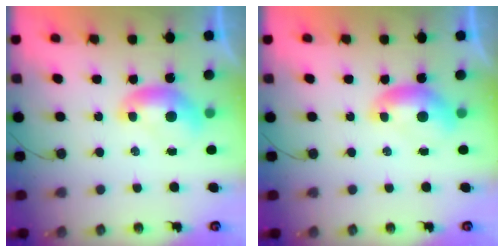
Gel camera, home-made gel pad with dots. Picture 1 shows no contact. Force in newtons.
{"total": 0.0}